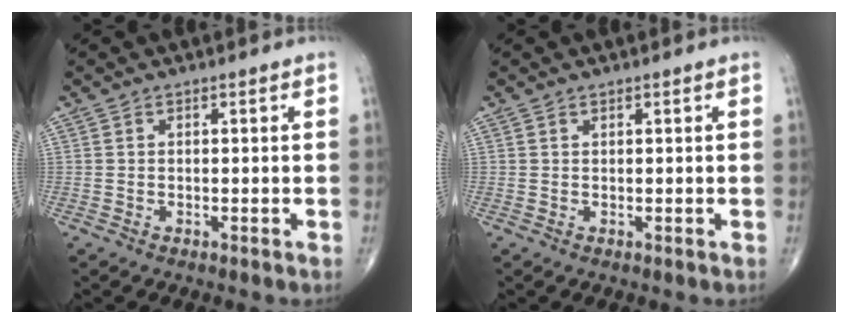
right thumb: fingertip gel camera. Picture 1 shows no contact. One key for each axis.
{"total": 0.0}